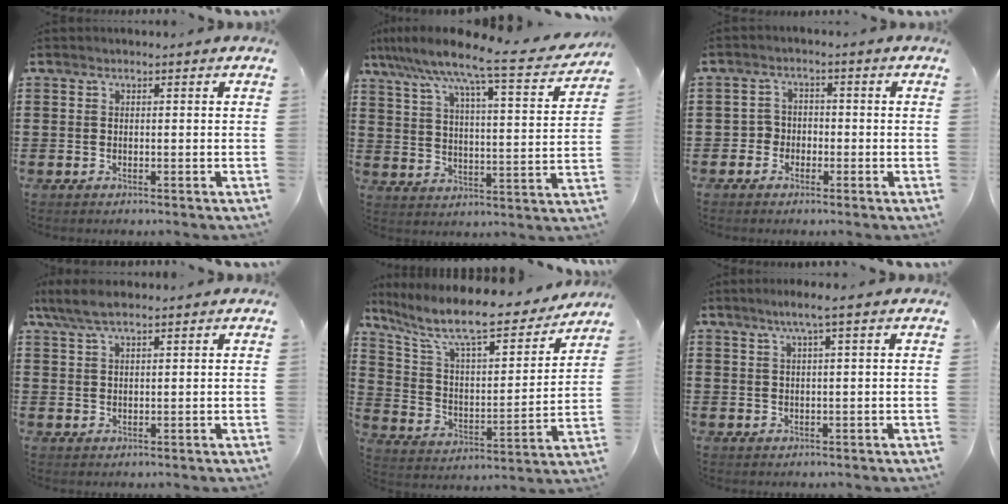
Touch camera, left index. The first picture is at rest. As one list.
[{"total": 8.7, "force": [7.3, -0.3, 4.7], "torque": [-0.114, -0.058, 0.113]}, {"total": 2.5, "force": [-1.3, 2.1, 0.4], "torque": [-0.017, 0.006, -0.032]}, {"total": 4.6, "force": [3.2, 1.1, 3.1], "torque": [-0.073, 0.001, 0.057]}, {"total": 11.5, "force": [9.5, 1.5, 6.3], "torque": [-0.154, -0.066, 0.160]}, {"total": 2.6, "force": [1.3, -0.3, 2.2], "torque": [-0.043, -0.001, 0.022]}]